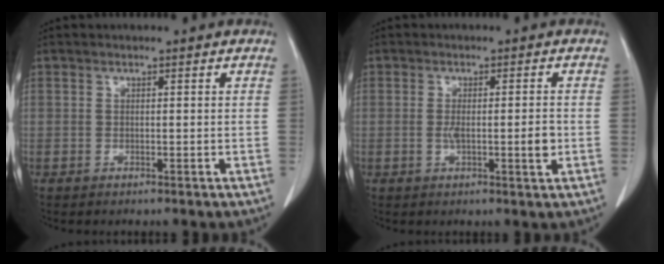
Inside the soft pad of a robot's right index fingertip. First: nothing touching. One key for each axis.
{"total": 4.1, "fx": -0.7, "fy": 0.6, "fz": 4.0, "tx": -0.066, "ty": -0.003, "tz": -0.008}